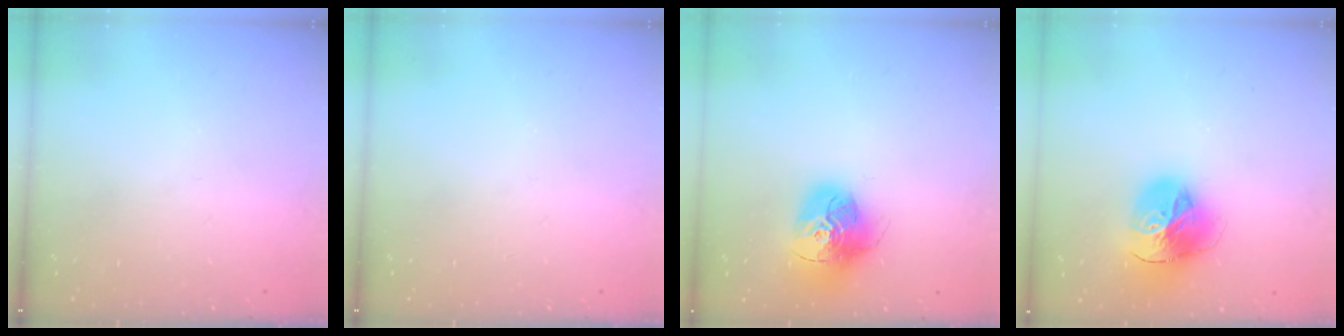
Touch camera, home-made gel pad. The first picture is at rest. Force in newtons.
{"total": 0.0}
{"total": 16.5, "press": 16.4, "slide": 1.5}
{"total": 18.2, "press": 18.1, "slide": 2.0}